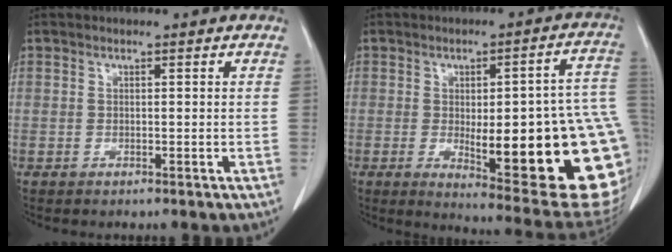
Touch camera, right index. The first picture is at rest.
{"total": 25.8, "force": [-4.2, 4.9, 24.9], "torque": [-0.226, -0.003, -0.040]}